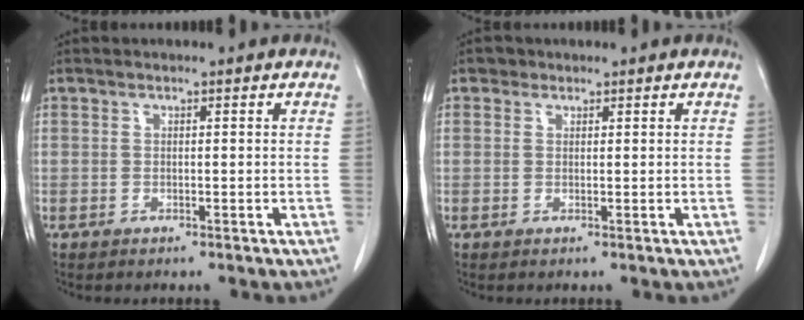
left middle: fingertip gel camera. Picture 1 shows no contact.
{"total": 1.0, "force": [0.7, 0.8, 0.0], "torque": [0.004, 0.001, 0.006]}